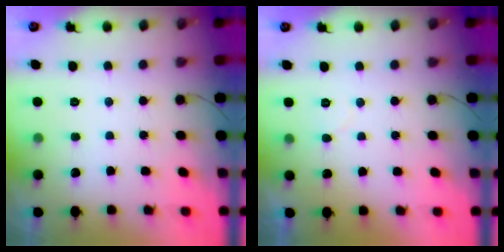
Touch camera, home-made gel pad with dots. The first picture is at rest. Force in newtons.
{"total": 3.1, "press": 3.1, "slide": 0.2}